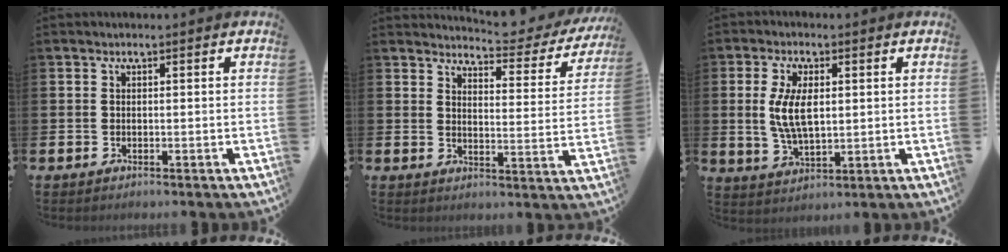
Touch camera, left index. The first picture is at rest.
{"total": 4.3, "force": [4.1, 0.7, 1.1], "torque": [-0.024, -0.033, 0.064]}
{"total": 6.6, "force": [1.3, 3.2, 5.6], "torque": [-0.105, 0.006, 0.022]}